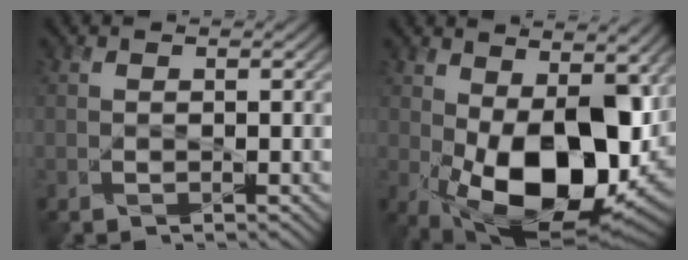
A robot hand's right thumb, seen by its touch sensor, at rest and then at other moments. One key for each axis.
{"total": 17.8, "fx": -1.2, "fy": 9.6, "fz": 14.9, "tx": -0.243, "ty": -0.037, "tz": -0.005}